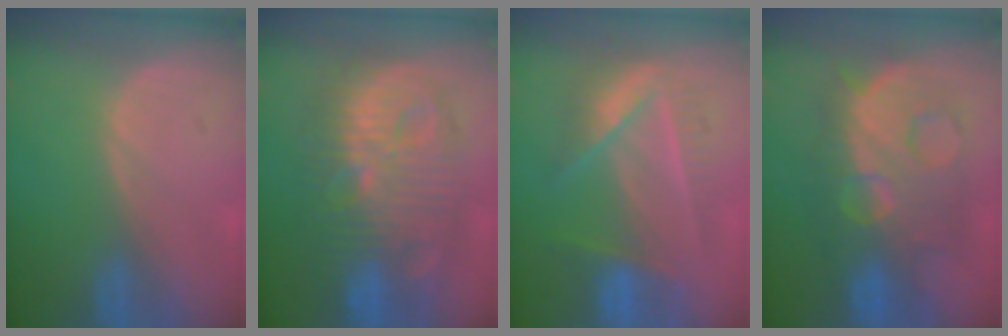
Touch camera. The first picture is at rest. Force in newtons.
{"total": 13.8, "press": 13.7, "slide": 1.3}
{"total": 7.3, "press": 7.3, "slide": 0.2}
{"total": 12.4, "press": 12.3, "slide": 1.2}